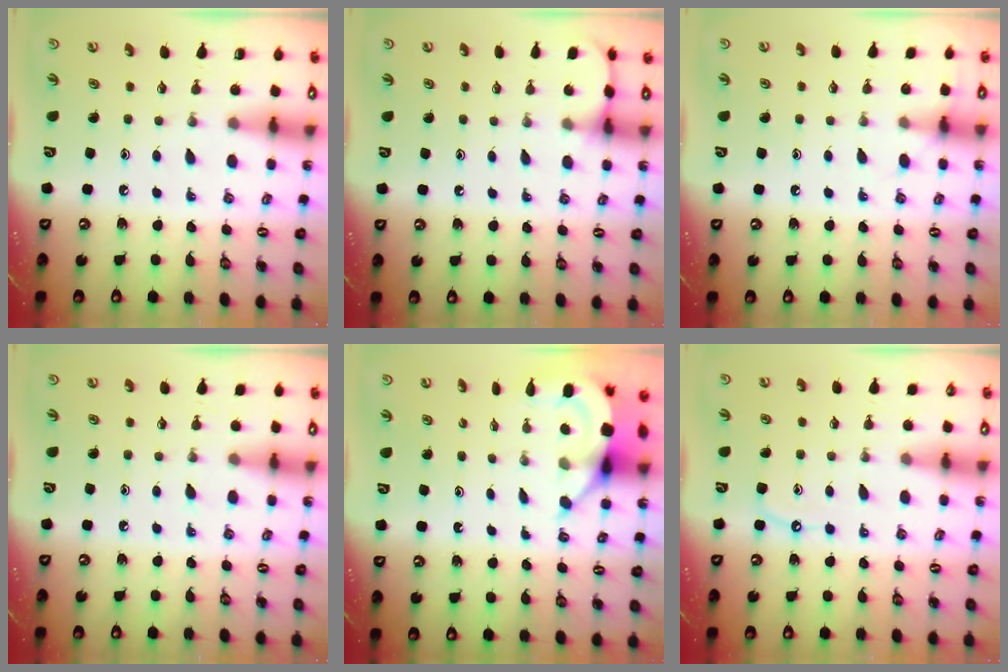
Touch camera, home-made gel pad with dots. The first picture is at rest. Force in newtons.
{"total": 4.6, "press": 4.5, "slide": 0.4}
{"total": 4.0, "press": 3.9, "slide": 0.6}
{"total": 3.0, "press": 3.0, "slide": 0.5}
{"total": 6.1, "press": 6.1, "slide": 0.4}
{"total": 5.4, "press": 5.4, "slide": 0.6}